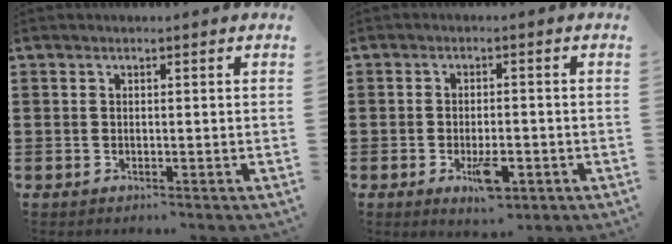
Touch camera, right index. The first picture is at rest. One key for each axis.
{"total": 5.2, "fx": -2.0, "fy": 2.0, "fz": 4.3, "tx": -0.073, "ty": 0.000, "tz": -0.032}